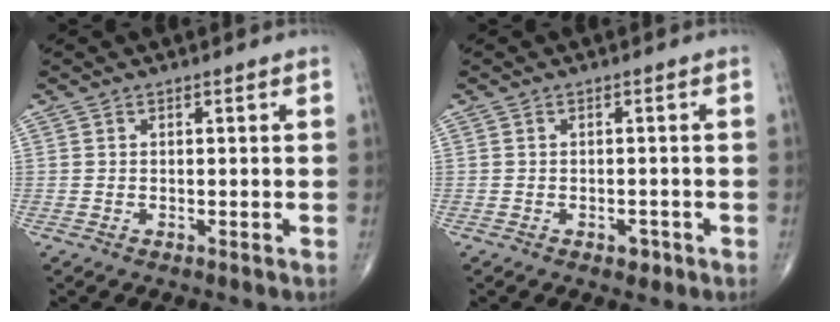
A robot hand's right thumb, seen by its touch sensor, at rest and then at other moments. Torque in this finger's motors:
{"motor_torque": [1.04, 0.35, 0.06, -0.32, 0.02]}